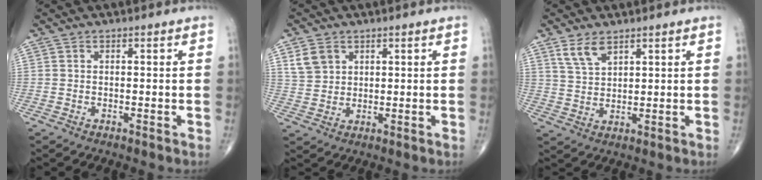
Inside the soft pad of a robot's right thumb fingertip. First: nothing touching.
{"total": 4.8, "force": [2.5, 3.6, 2.1], "torque": [-0.029, -0.010, 0.054]}
{"total": 4.9, "force": [3.3, 2.2, 2.9], "torque": [-0.052, -0.016, 0.071]}